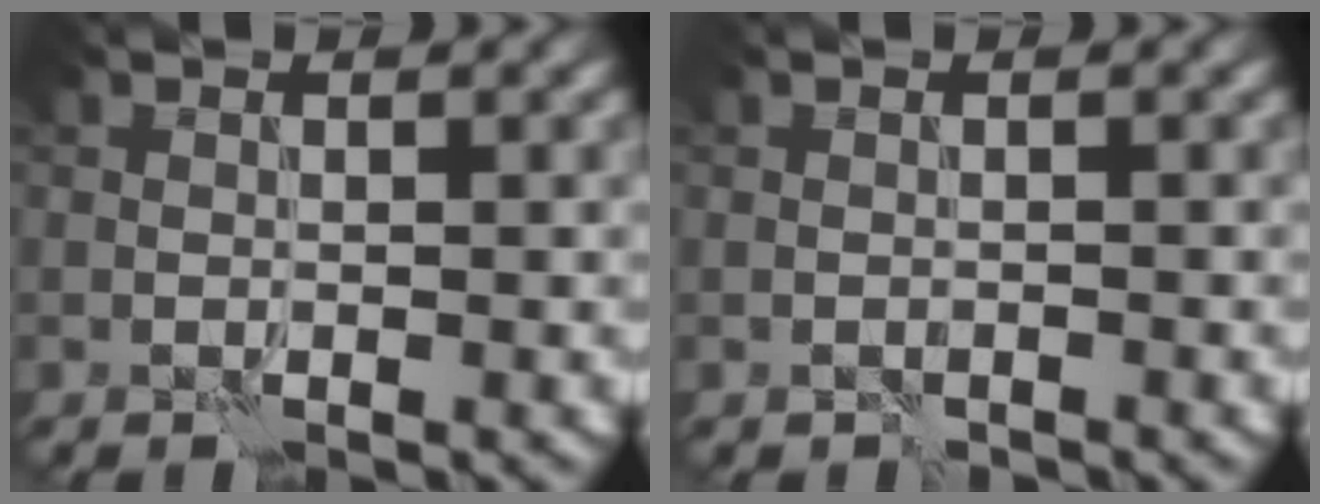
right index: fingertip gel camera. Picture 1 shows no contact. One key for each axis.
{"total": 0.8, "fx": -0.7, "fy": 0.2, "fz": 0.1, "tx": -0.001, "ty": 0.001, "tz": -0.014}